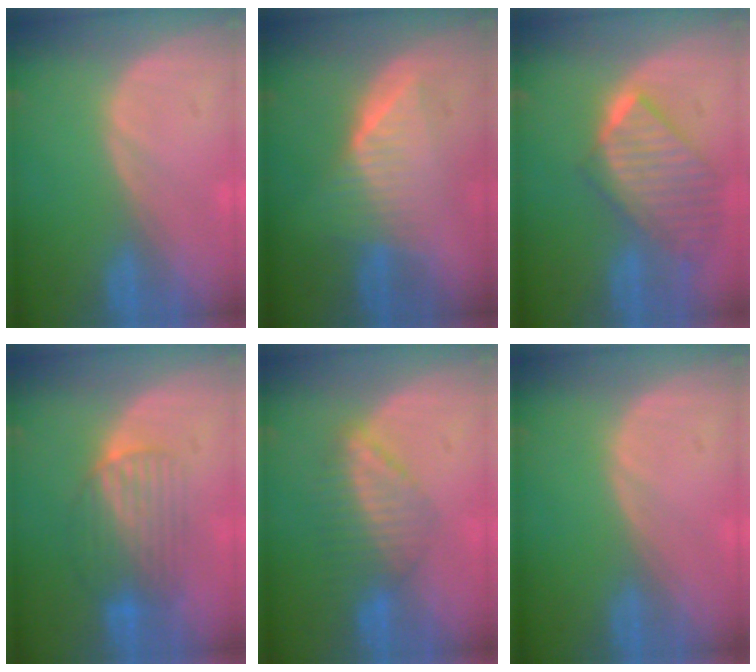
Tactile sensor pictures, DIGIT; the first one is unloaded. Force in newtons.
{"total": 6.5, "press": 6.5, "slide": 0.6}
{"total": 9.9, "press": 8.6, "slide": 4.8}
{"total": 6.5, "press": 6.4, "slide": 1.0}
{"total": 6.6, "press": 5.9, "slide": 2.8}
{"total": 0.0}